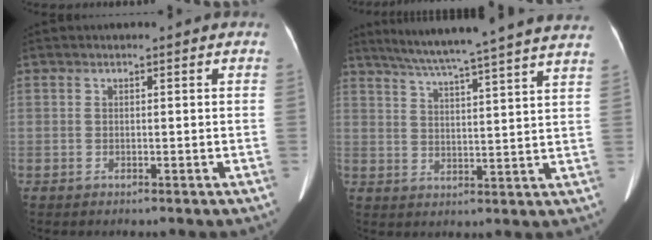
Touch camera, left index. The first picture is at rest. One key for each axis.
{"total": 21.9, "fx": 19.2, "fy": -1.4, "fz": 10.4, "tx": -0.174, "ty": -0.013, "tz": 0.251}